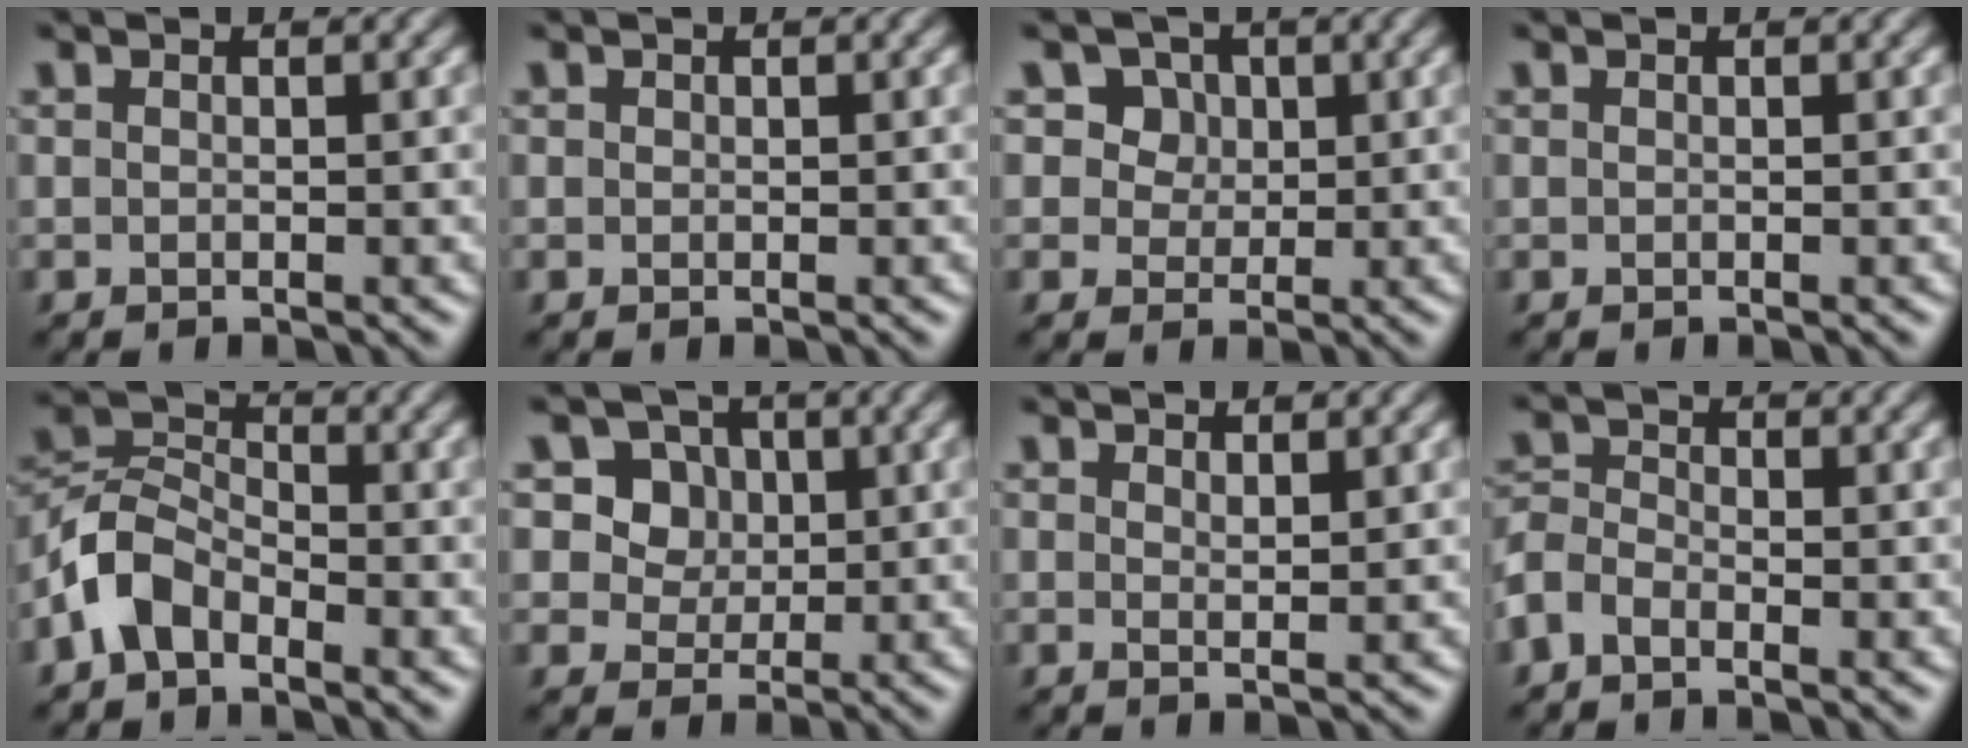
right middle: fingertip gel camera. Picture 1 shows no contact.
{"total": 0.0}
{"total": 5.7, "force": [2.9, 4.3, 2.4], "torque": [-0.042, 0.006, 0.037]}
{"total": 0.0}
{"total": 4.6, "force": [-2.7, 2.8, 2.5], "torque": [-0.056, 0.011, -0.068]}
{"total": 6.0, "force": [2.5, 4.8, 2.5], "torque": [-0.045, 0.004, 0.037]}
{"total": 0.9, "force": [0.6, 0.1, 0.6], "torque": [-0.013, -0.002, 0.012]}
{"total": 3.0, "force": [-1.7, 1.7, 1.8], "torque": [-0.043, 0.006, -0.048]}